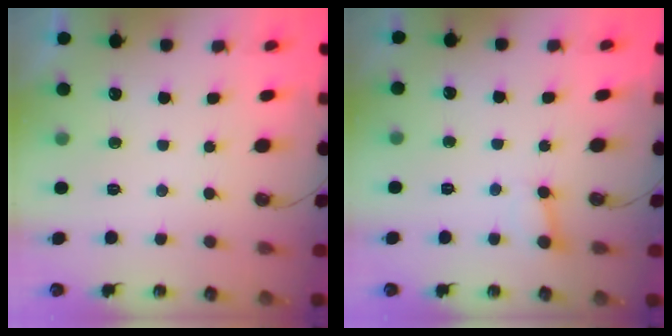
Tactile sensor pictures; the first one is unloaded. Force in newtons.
{"total": 2.6, "press": 2.6, "slide": 0.2}